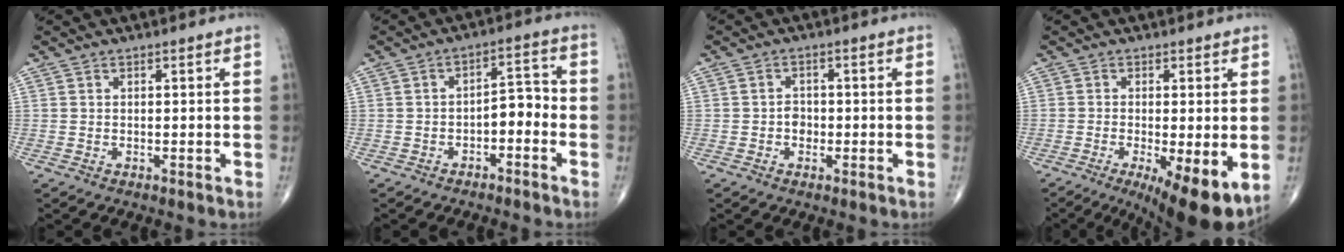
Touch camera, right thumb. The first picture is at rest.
{"total": 5.4, "force": [-2.1, 2.9, 4.0], "torque": [-0.038, 0.037, -0.038]}
{"total": 2.2, "force": [-0.6, 1.9, 1.1], "torque": [-0.005, 0.007, -0.013]}
{"total": 12.0, "force": [-3.8, 3.3, 10.9], "torque": [-0.155, -0.021, -0.051]}